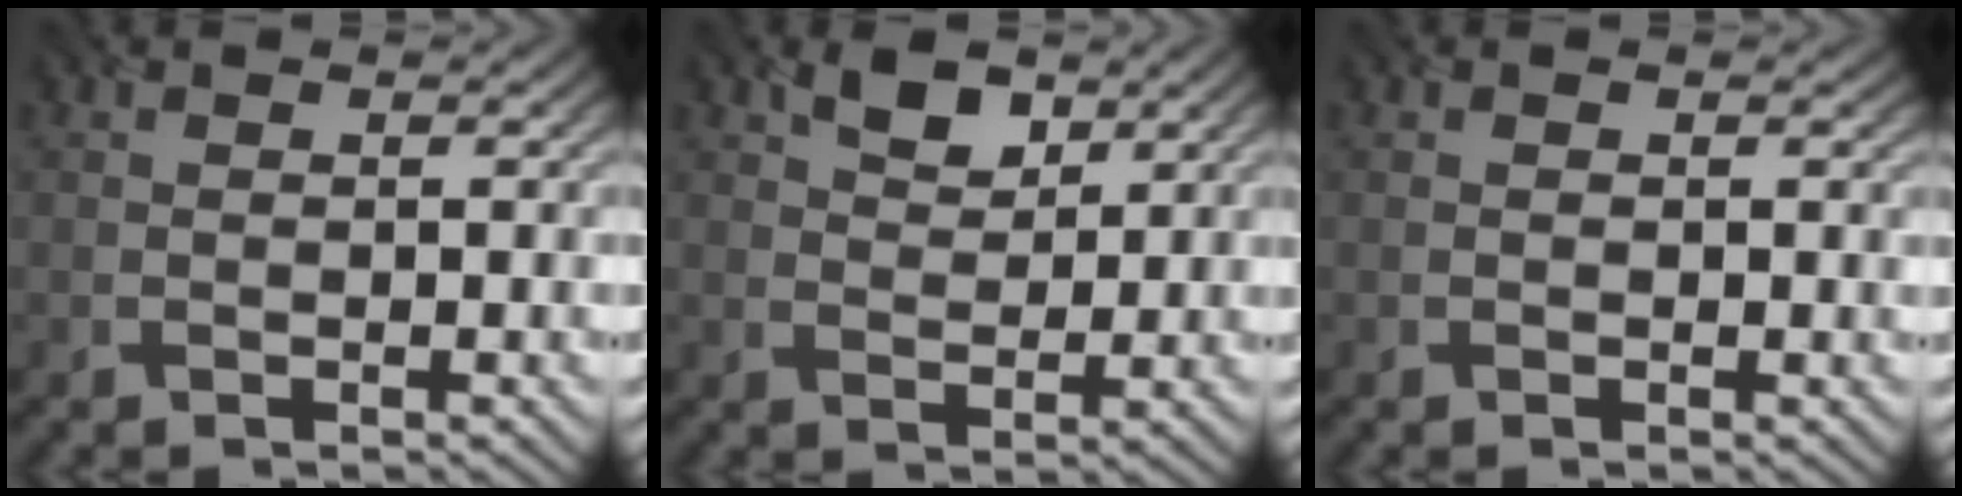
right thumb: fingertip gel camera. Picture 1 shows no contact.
{"total": 3.2, "force": [2.3, 1.7, 1.4], "torque": [-0.030, -0.003, 0.043]}
{"total": 0.0}